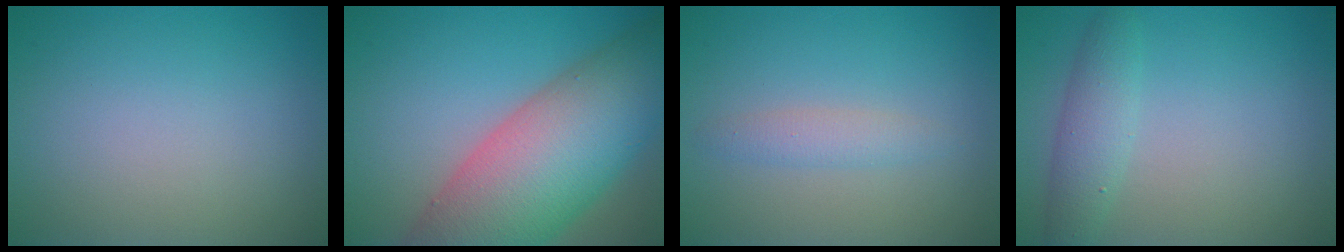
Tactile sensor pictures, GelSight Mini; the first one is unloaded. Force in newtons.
{"total": 13.6, "press": 13.6, "slide": 0.7}
{"total": 1.6, "press": 1.6, "slide": 0.0}
{"total": 2.7, "press": 2.7, "slide": 0.1}